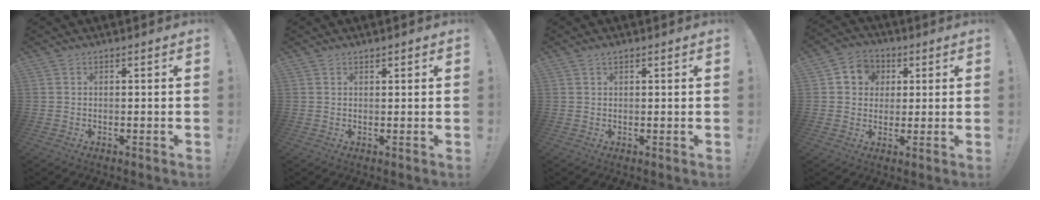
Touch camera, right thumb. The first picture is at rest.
{"total": 1.0, "force": [0.8, 0.4, 0.2], "torque": [0.009, -0.005, 0.013]}
{"total": 1.1, "force": [0.8, 0.4, 0.6], "torque": [-0.012, 0.000, 0.014]}
{"total": 7.8, "force": [1.5, 7.2, 2.5], "torque": [-0.031, 0.001, 0.032]}